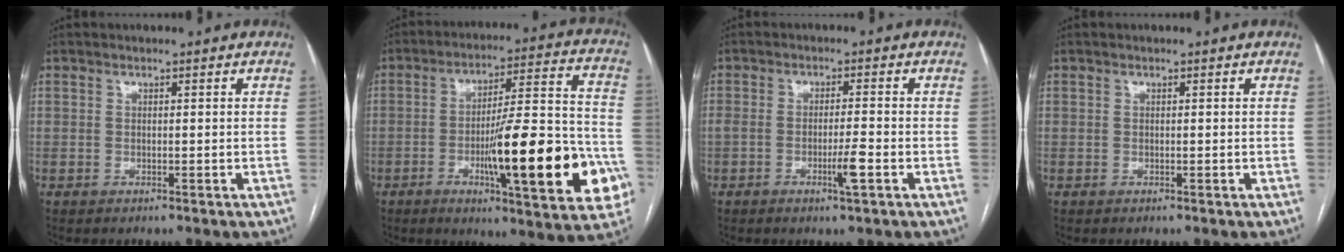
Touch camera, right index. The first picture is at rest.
{"total": 21.8, "force": [-6.9, 3.2, 20.5], "torque": [-0.255, 0.010, -0.089]}
{"total": 3.8, "force": [-1.5, 0.0, 3.4], "torque": [-0.066, -0.004, -0.025]}
{"total": 0.0}